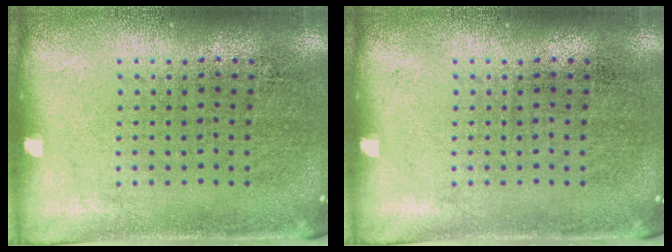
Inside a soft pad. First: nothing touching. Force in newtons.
{"total": 0.0}